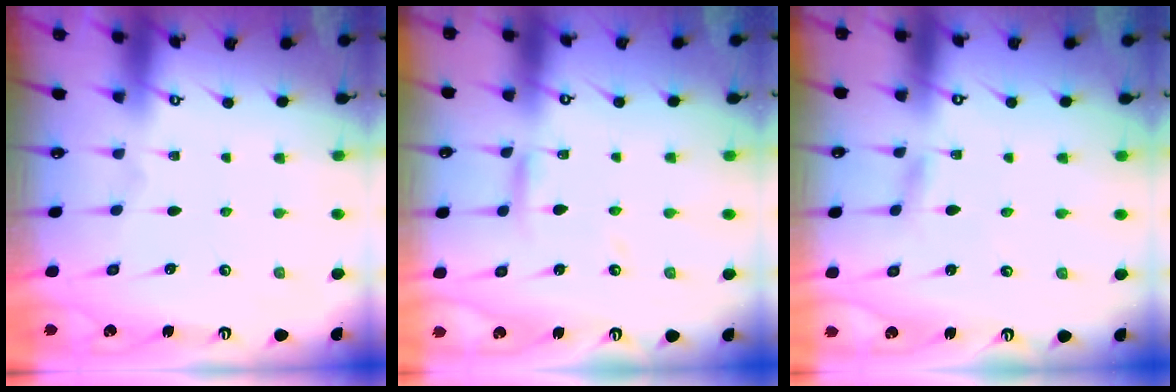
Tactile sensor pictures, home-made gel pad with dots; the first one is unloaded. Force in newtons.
{"total": 5.1, "press": 5.0, "slide": 0.4}
{"total": 2.1, "press": 2.1, "slide": 0.2}